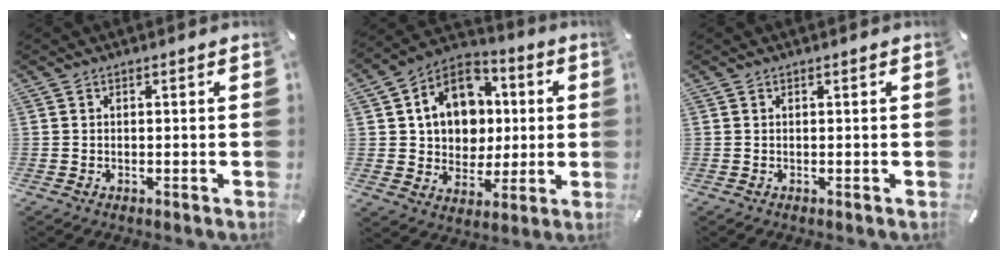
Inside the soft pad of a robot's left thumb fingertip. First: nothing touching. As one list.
[{"total": 14.1, "force": [2.0, 12.4, 6.3], "torque": [-0.109, 0.002, 0.046]}, {"total": 0.0}]